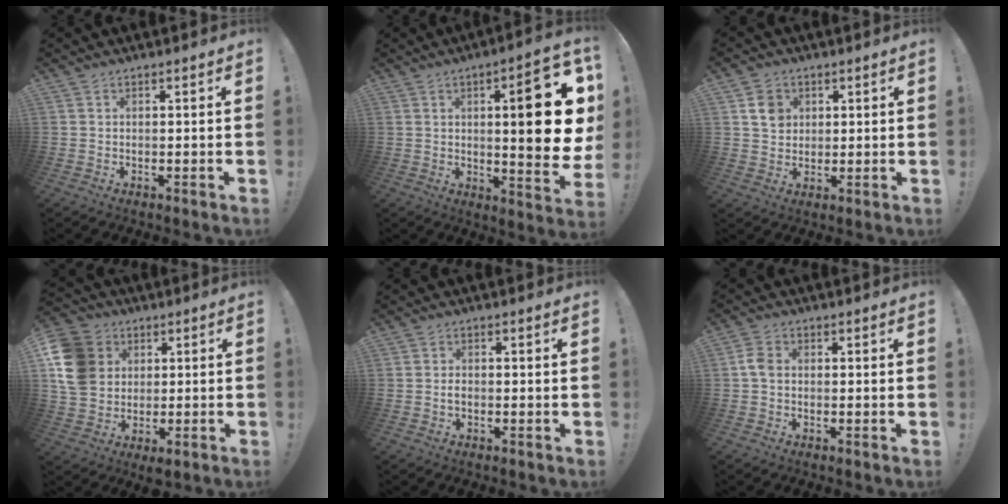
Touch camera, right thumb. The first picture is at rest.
{"total": 18.1, "force": [3.5, 4.1, 17.3], "torque": [-0.216, -0.026, 0.042]}
{"total": 6.6, "force": [2.4, 5.7, 2.2], "torque": [-0.018, -0.006, 0.047]}
{"total": 14.2, "force": [1.7, 12.1, 7.1], "torque": [-0.134, 0.010, 0.042]}
{"total": 1.4, "force": [-0.8, 0.9, 0.7], "torque": [-0.013, 0.003, -0.014]}
{"total": 4.1, "force": [-0.4, 2.8, 3.0], "torque": [-0.062, 0.012, -0.004]}